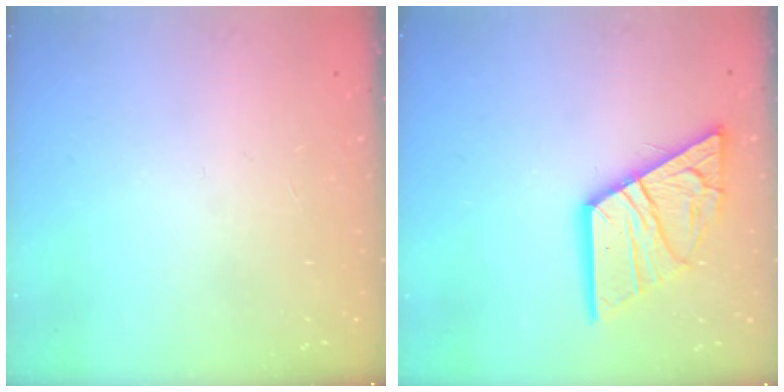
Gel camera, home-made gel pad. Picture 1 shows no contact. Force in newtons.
{"total": 19.5, "press": 19.4, "slide": 1.9}